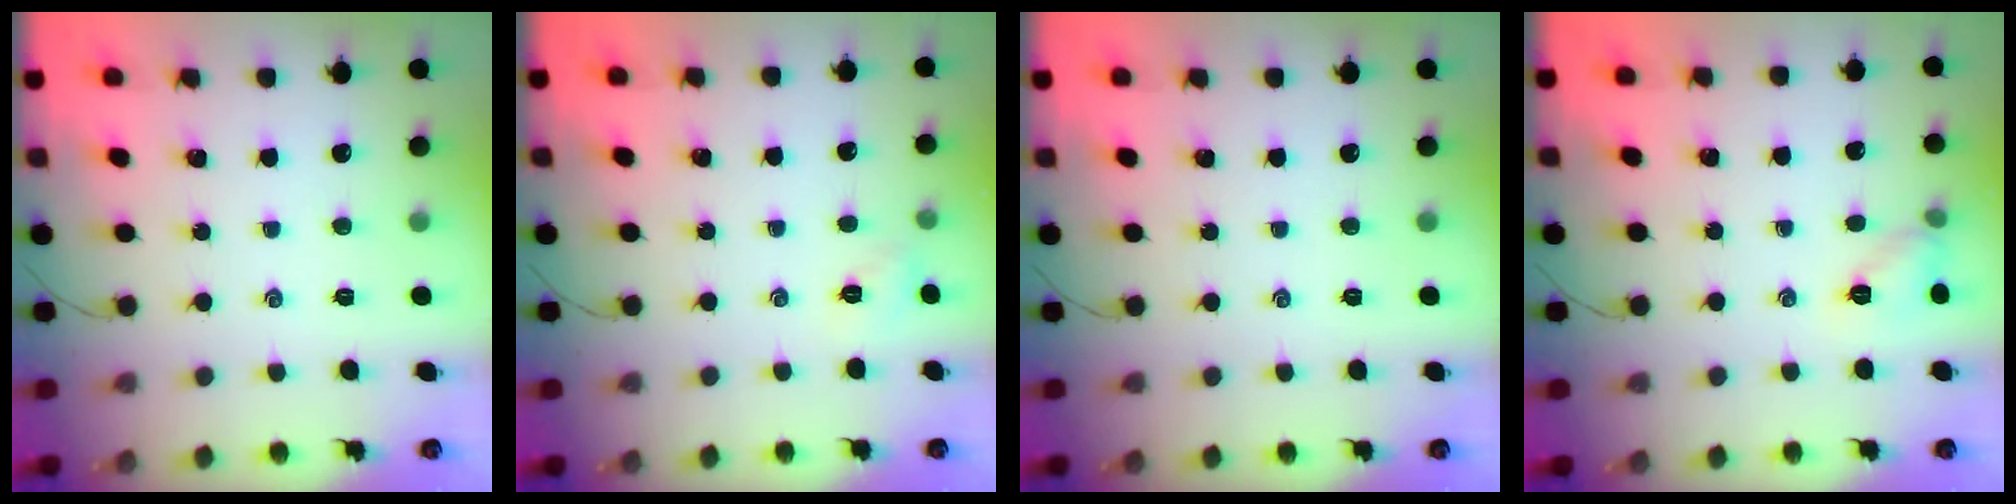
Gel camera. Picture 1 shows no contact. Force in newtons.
{"total": 2.2, "press": 2.2, "slide": 0.5}
{"total": 0.0}
{"total": 6.9, "press": 6.7, "slide": 1.6}